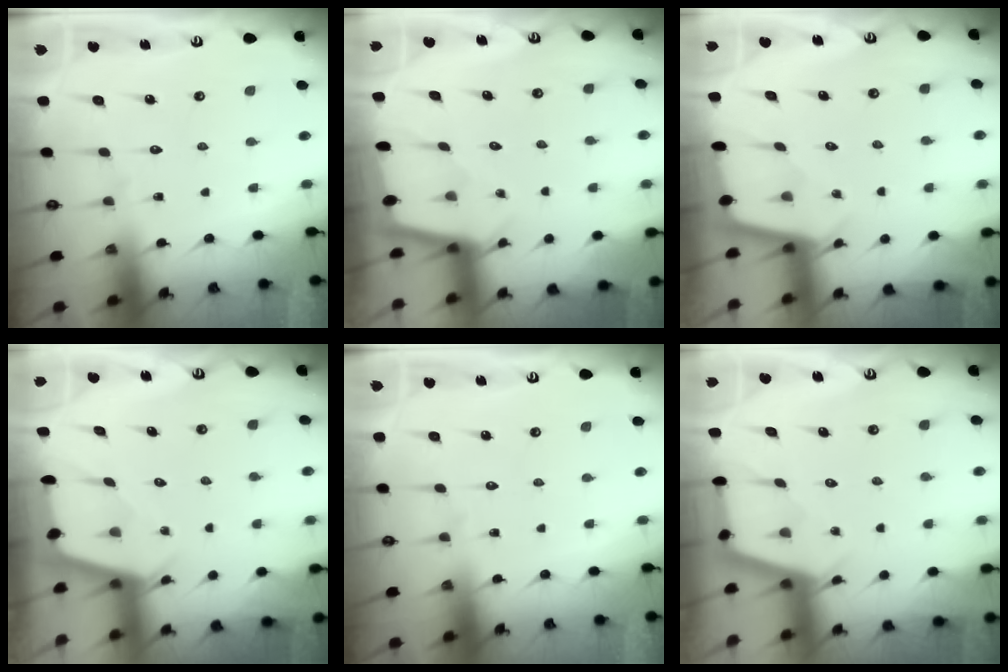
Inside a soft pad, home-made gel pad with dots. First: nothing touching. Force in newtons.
{"total": 1.7, "press": 1.7, "slide": 0.3}
{"total": 2.0, "press": 2.0, "slide": 0.2}
{"total": 2.4, "press": 2.4, "slide": 0.3}
{"total": 0.0}
{"total": 2.8, "press": 2.8, "slide": 0.3}